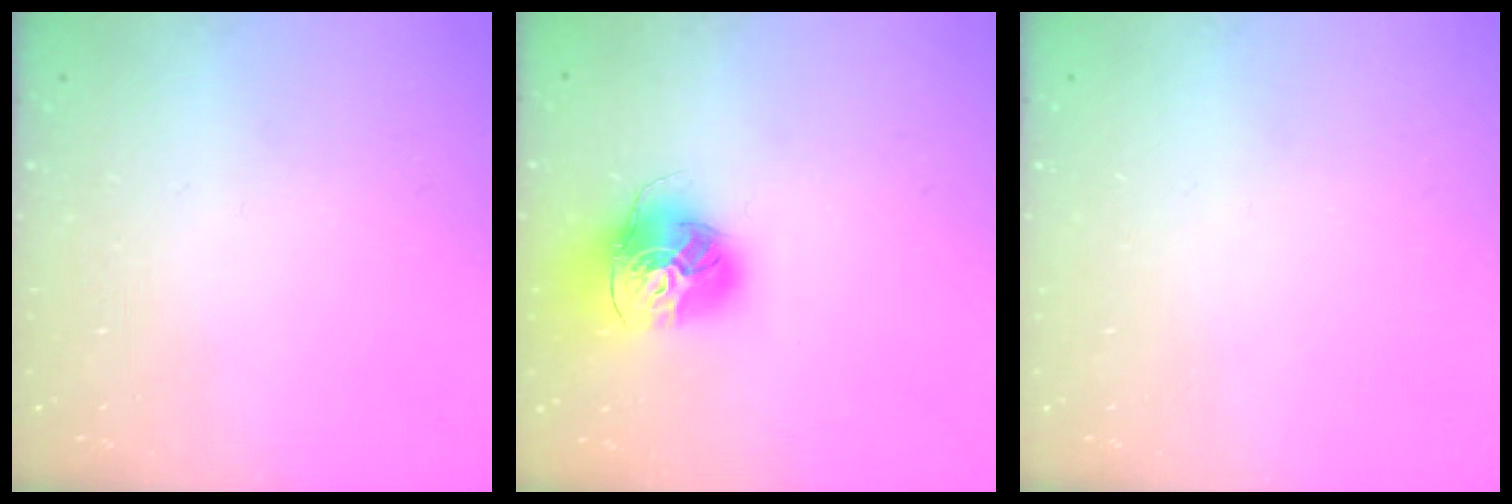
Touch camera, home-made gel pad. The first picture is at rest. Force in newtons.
{"total": 18.0, "press": 17.9, "slide": 1.7}
{"total": 0.0}